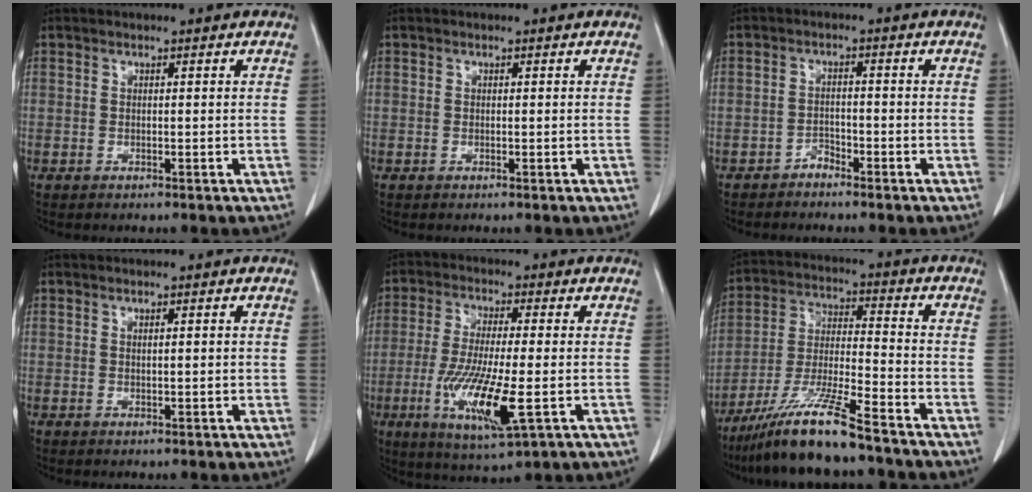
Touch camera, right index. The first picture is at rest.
{"total": 0.0}
{"total": 1.8, "force": [-1.6, 0.7, 0.4], "torque": [-0.001, 0.003, -0.028]}
{"total": 1.0, "force": [0.2, 0.3, 1.0], "torque": [-0.018, 0.001, 0.005]}
{"total": 12.5, "force": [-3.5, 1.5, 12.0], "torque": [-0.234, -0.028, -0.059]}
{"total": 12.7, "force": [-9.7, -0.1, 8.1], "torque": [-0.160, -0.025, -0.181]}